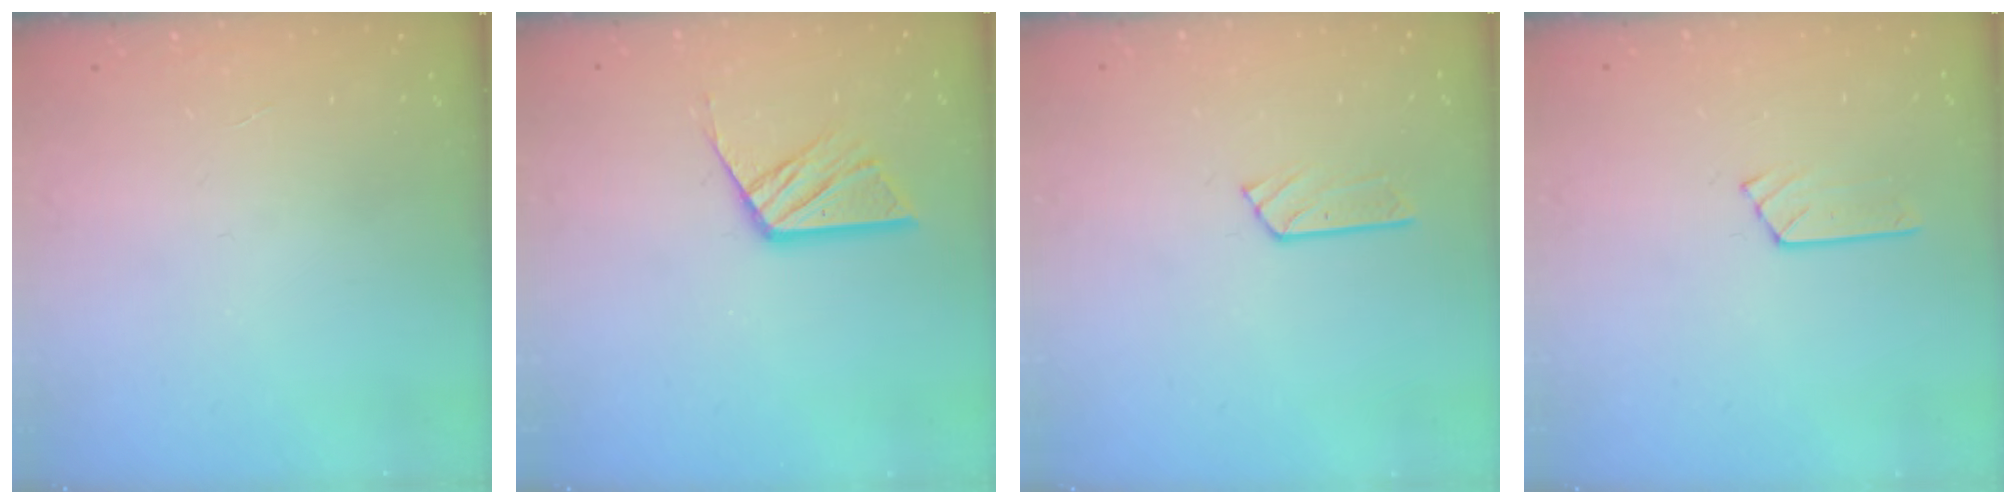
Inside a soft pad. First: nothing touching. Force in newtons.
{"total": 10.5, "press": 10.5, "slide": 0.7}
{"total": 3.3, "press": 3.3, "slide": 0.3}
{"total": 5.6, "press": 5.6, "slide": 0.6}